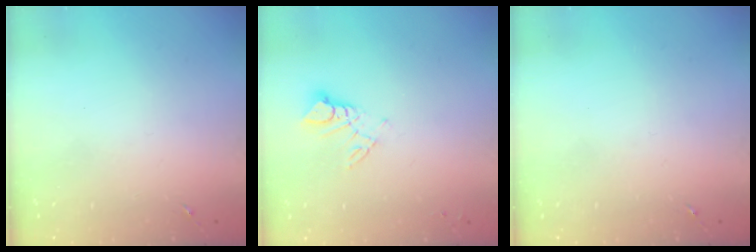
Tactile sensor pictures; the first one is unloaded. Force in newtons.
{"total": 6.2, "press": 6.1, "slide": 0.4}
{"total": 0.0}